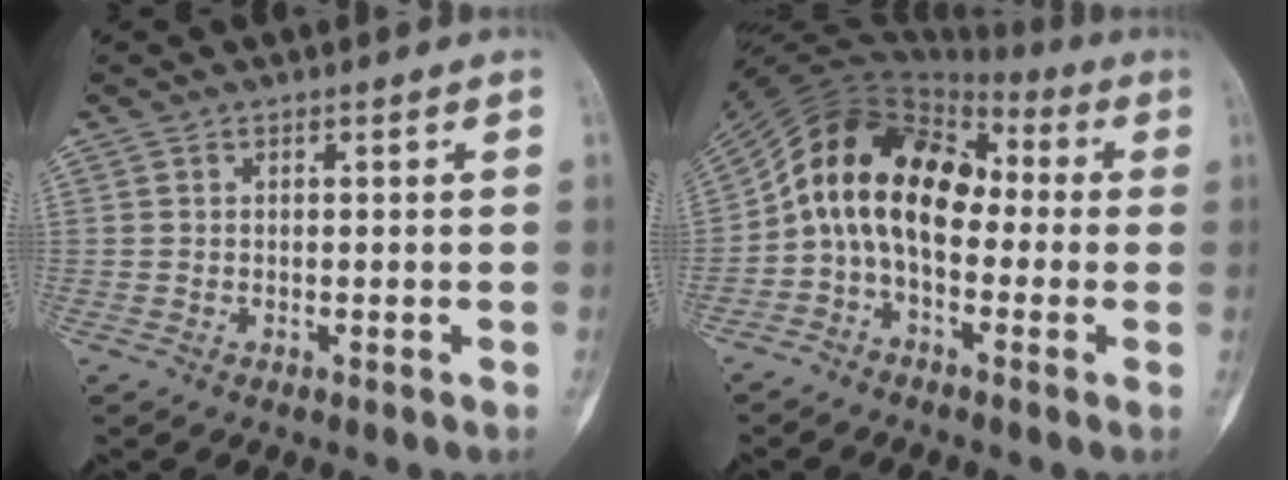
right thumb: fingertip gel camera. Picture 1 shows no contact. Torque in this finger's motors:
{"motor_torque": [2.28, 2.53, 0.95, -0.68, 0.48]}